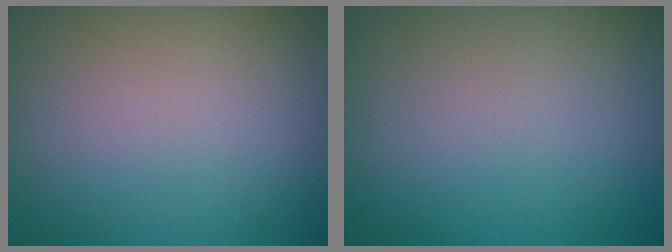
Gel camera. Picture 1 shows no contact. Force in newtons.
{"total": 0.0}